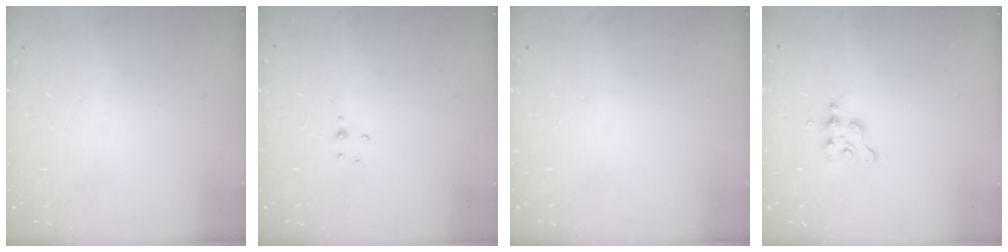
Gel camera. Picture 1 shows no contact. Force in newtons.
{"total": 2.5, "press": 2.3, "slide": 1.0}
{"total": 0.0}
{"total": 2.9, "press": 2.9, "slide": 0.4}